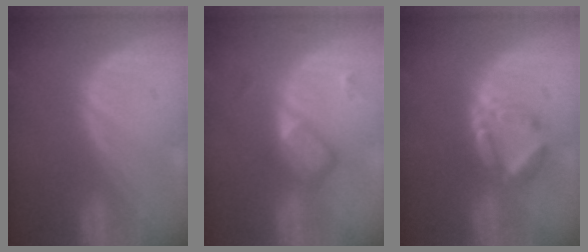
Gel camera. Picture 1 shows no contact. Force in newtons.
{"total": 5.9, "press": 5.1, "slide": 2.9}
{"total": 5.9, "press": 5.6, "slide": 1.8}